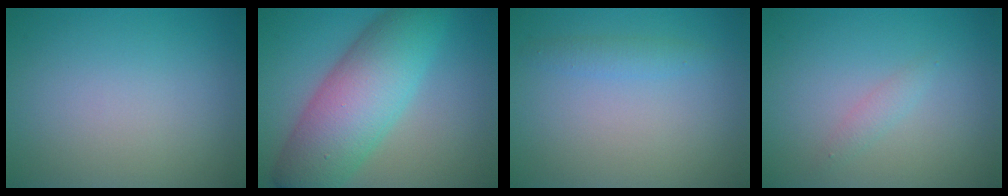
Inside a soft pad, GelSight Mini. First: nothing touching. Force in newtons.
{"total": 9.8, "press": 9.8, "slide": 0.3}
{"total": 1.3, "press": 1.3, "slide": 0.0}
{"total": 1.0, "press": 1.0, "slide": 0.0}